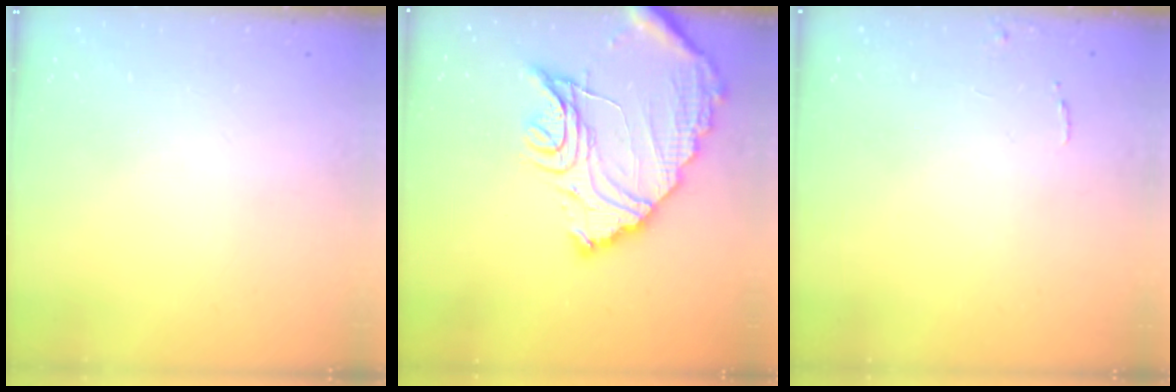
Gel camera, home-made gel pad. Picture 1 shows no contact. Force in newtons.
{"total": 18.9, "press": 18.8, "slide": 1.6}
{"total": 6.0, "press": 6.0, "slide": 0.4}